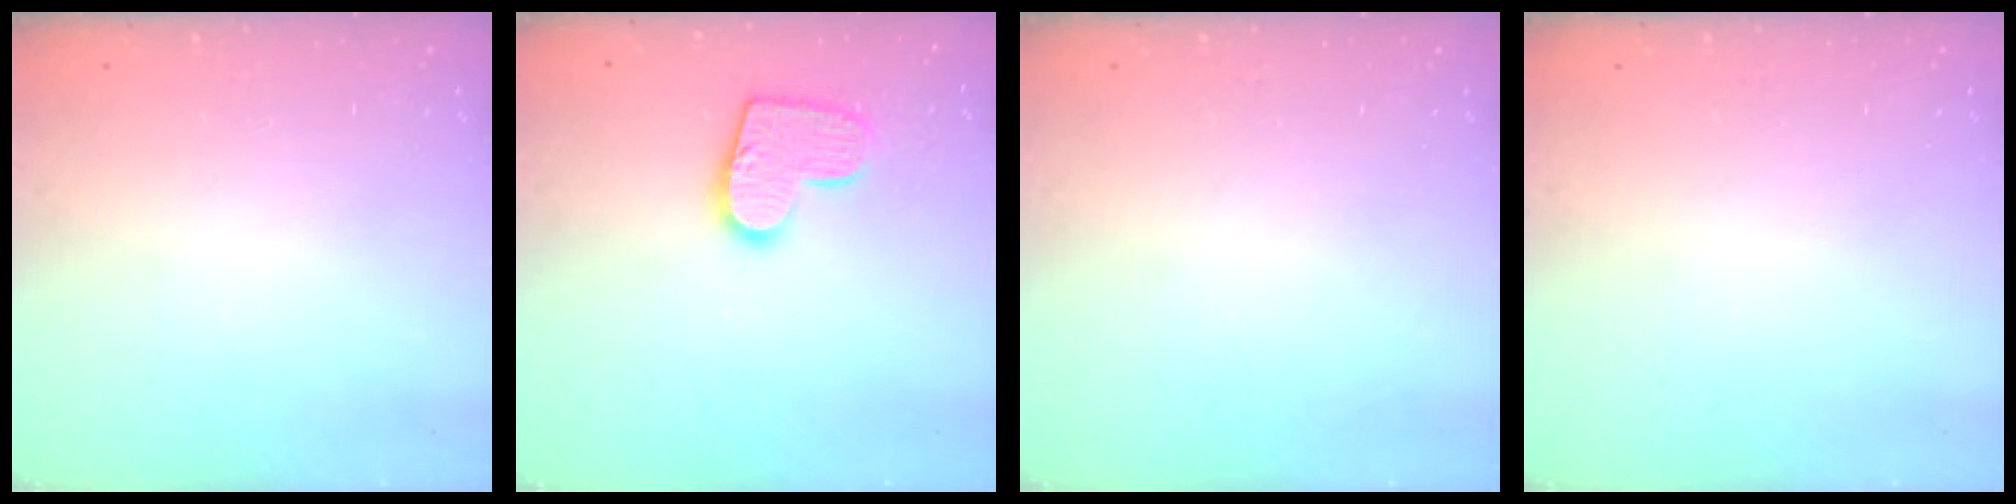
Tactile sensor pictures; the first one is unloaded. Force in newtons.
{"total": 12.0, "press": 11.9, "slide": 0.7}
{"total": 0.0}
{"total": 0.0}